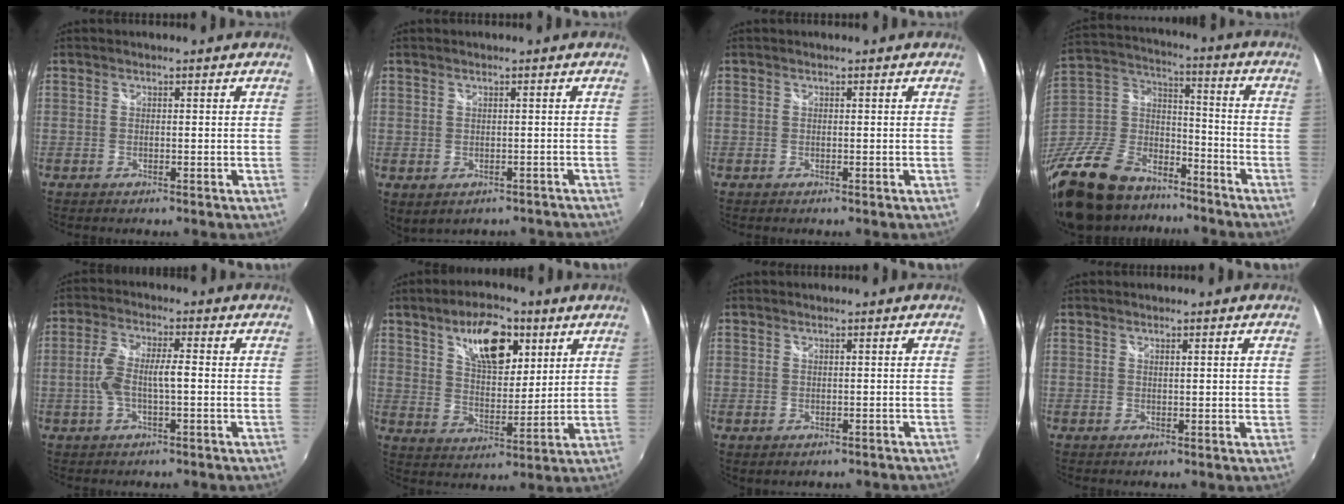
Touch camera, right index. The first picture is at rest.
{"total": 4.3, "force": [-2.4, 2.7, 2.3], "torque": [-0.041, -0.011, -0.021]}
{"total": 0.0}
{"total": 29.7, "force": [-19.8, 16.8, 14.5], "torque": [-0.356, 0.017, -0.314]}
{"total": 6.5, "force": [-0.8, 2.0, 6.2], "torque": [-0.125, 0.010, -0.010]}
{"total": 12.8, "force": [6.6, 5.9, 9.2], "torque": [-0.146, 0.013, 0.114]}
{"total": 0.8, "force": [0.0, 0.7, 0.4], "torque": [-0.005, -0.001, 0.002]}
{"total": 1.5, "force": [0.7, 0.2, 1.3], "torque": [-0.016, 0.003, 0.012]}